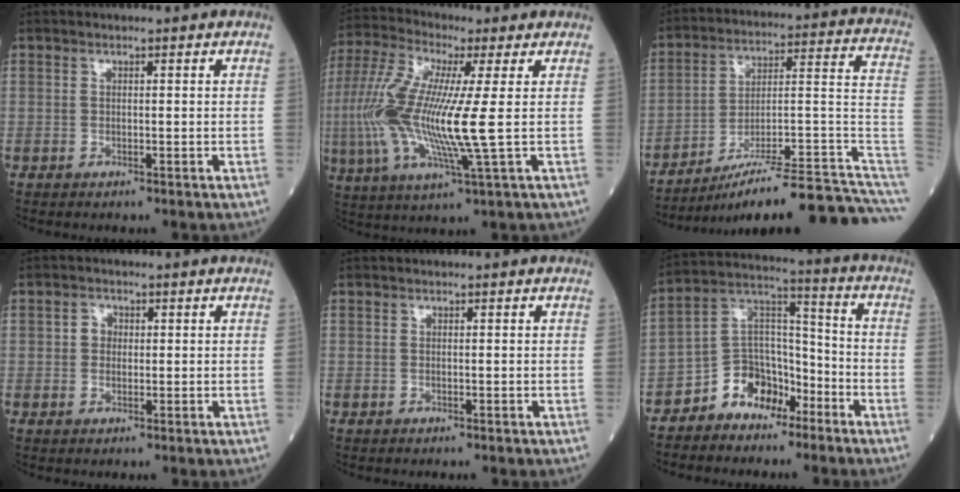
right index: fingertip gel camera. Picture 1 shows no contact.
{"total": 16.7, "force": [-0.3, 1.5, 16.6], "torque": [-0.370, -0.009, -0.014]}
{"total": 22.7, "force": [-18.1, 1.3, 13.7], "torque": [-0.107, 0.042, -0.261]}
{"total": 1.9, "force": [0.2, 1.7, 0.9], "torque": [-0.012, 0.007, 0.002]}
{"total": 0.0}
{"total": 9.1, "force": [-6.1, 5.8, 3.5], "torque": [-0.067, 0.043, -0.113]}